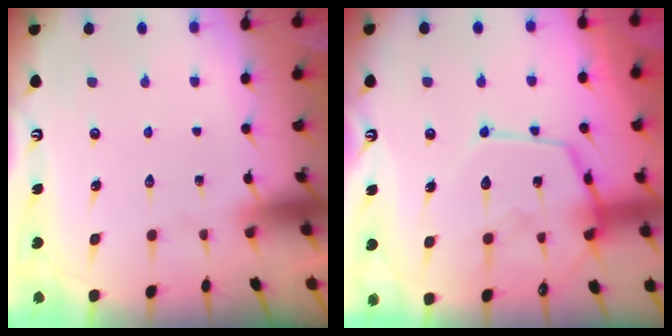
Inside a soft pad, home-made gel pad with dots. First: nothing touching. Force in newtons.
{"total": 15.1, "press": 15.1, "slide": 1.4}